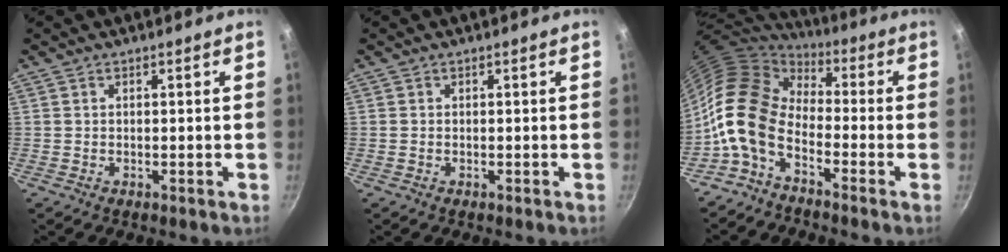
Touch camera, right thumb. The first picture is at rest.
{"total": 0.0}
{"total": 13.3, "force": [-4.7, 8.3, 9.2], "torque": [-0.158, 0.041, -0.116]}